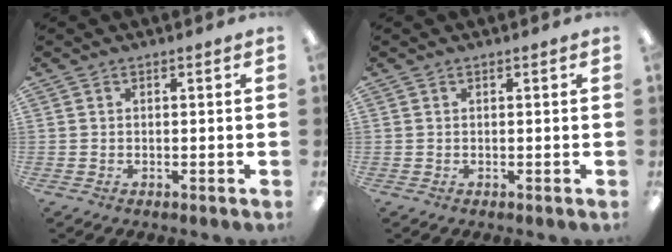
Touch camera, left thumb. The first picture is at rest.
{"total": 0.0}